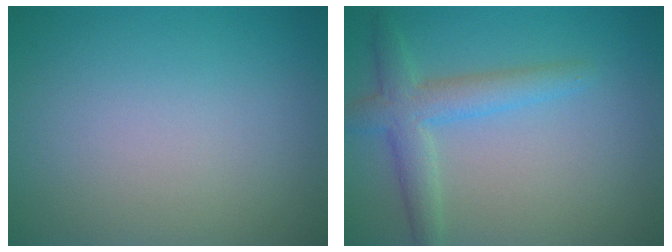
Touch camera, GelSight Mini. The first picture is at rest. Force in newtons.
{"total": 3.7, "press": 3.7, "slide": 0.2}